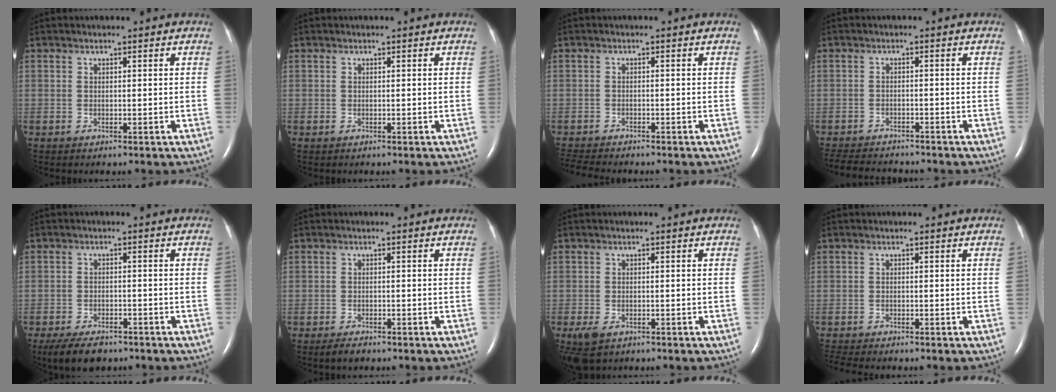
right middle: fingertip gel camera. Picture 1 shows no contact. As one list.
[{"total": 0.0}, {"total": 4.7, "force": [-4.4, 0.4, 1.6], "torque": [-0.027, -0.014, -0.072]}, {"total": 8.8, "force": [-8.1, 1.8, 2.7], "torque": [-0.048, -0.007, -0.118]}, {"total": 6.6, "force": [-5.0, 2.8, 3.2], "torque": [-0.059, -0.006, -0.080]}, {"total": 1.9, "force": [-1.5, 0.6, 1.0], "torque": [-0.026, -0.004, -0.023]}, {"total": 4.5, "force": [-2.6, 2.5, 2.6], "torque": [-0.061, -0.011, -0.040]}, {"total": 3.8, "force": [-3.4, 0.3, 1.6], "torque": [-0.028, -0.010, -0.055]}]